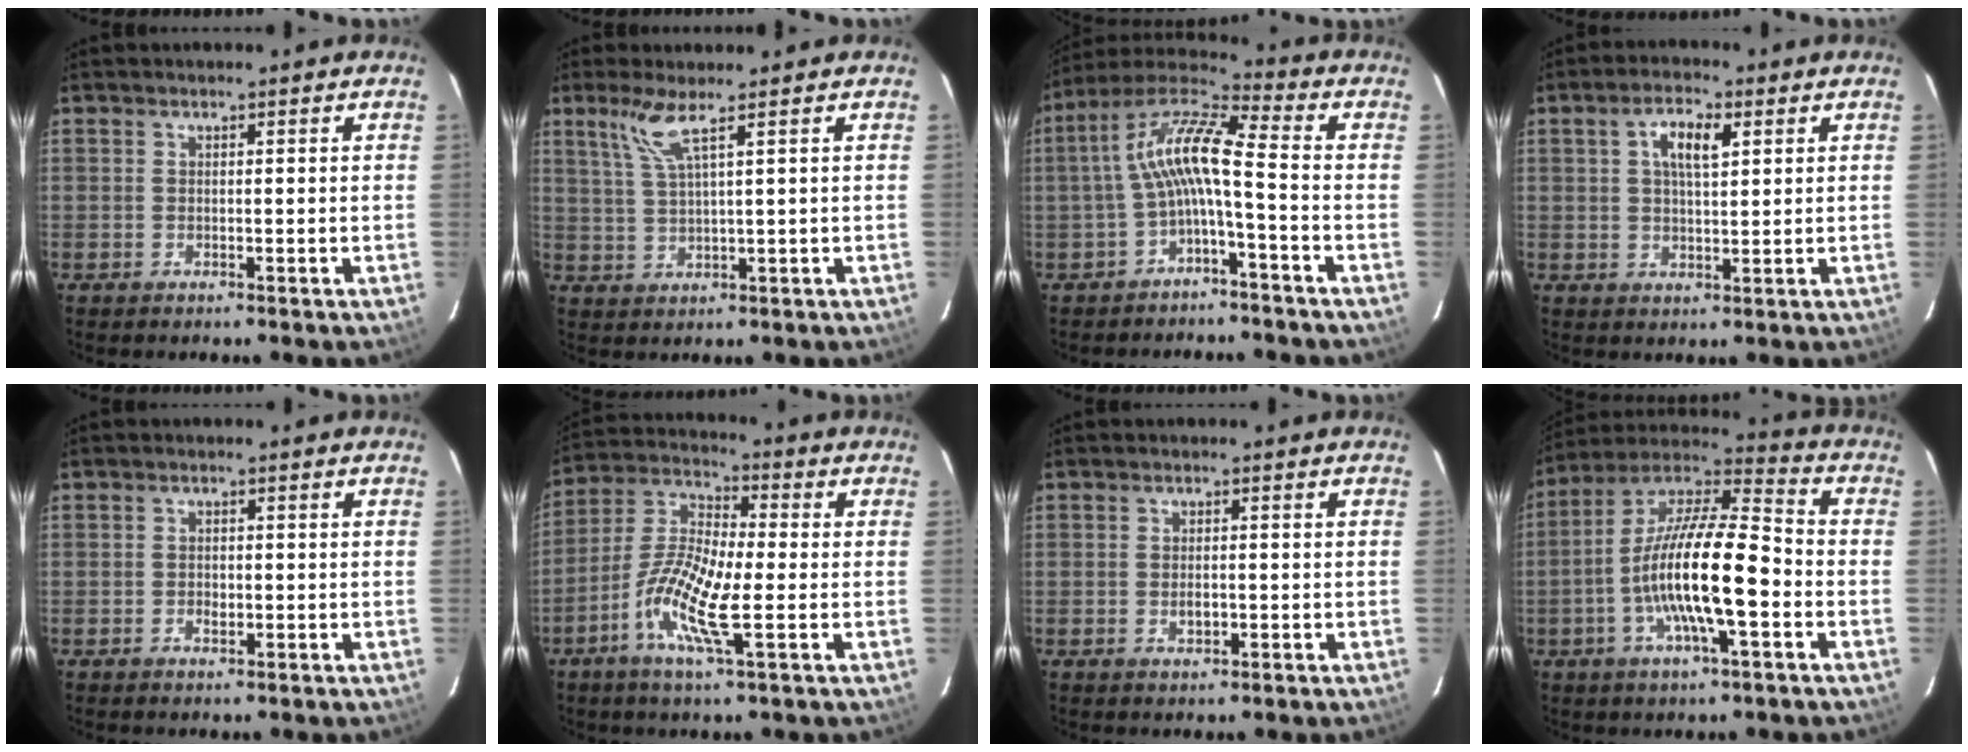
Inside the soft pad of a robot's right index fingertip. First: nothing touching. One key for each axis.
{"total": 4.7, "fx": 2.9, "fy": -0.3, "fz": 3.7, "tx": -0.080, "ty": -0.004, "tz": 0.065}
{"total": 10.2, "fx": -1.9, "fy": 1.6, "fz": 9.9, "tx": -0.211, "ty": 0.023, "tz": -0.042}
{"total": 5.5, "fx": 2.0, "fy": 2.2, "fz": 4.6, "tx": -0.082, "ty": 0.011, "tz": 0.037}
{"total": 1.6, "fx": -0.5, "fy": 1.1, "fz": 0.9, "tx": -0.018, "ty": 0.000, "tz": -0.009}
{"total": 11.9, "fx": -3.9, "fy": 2.7, "fz": 11.0, "tx": -0.228, "ty": -0.003, "tz": -0.088}
{"total": 2.1, "fx": -0.5, "fy": 1.2, "fz": 1.7, "tx": -0.029, "ty": -0.002, "tz": -0.008}
{"total": 17.4, "fx": -4.5, "fy": 3.8, "fz": 16.3, "tx": -0.304, "ty": -0.005, "tz": -0.092}